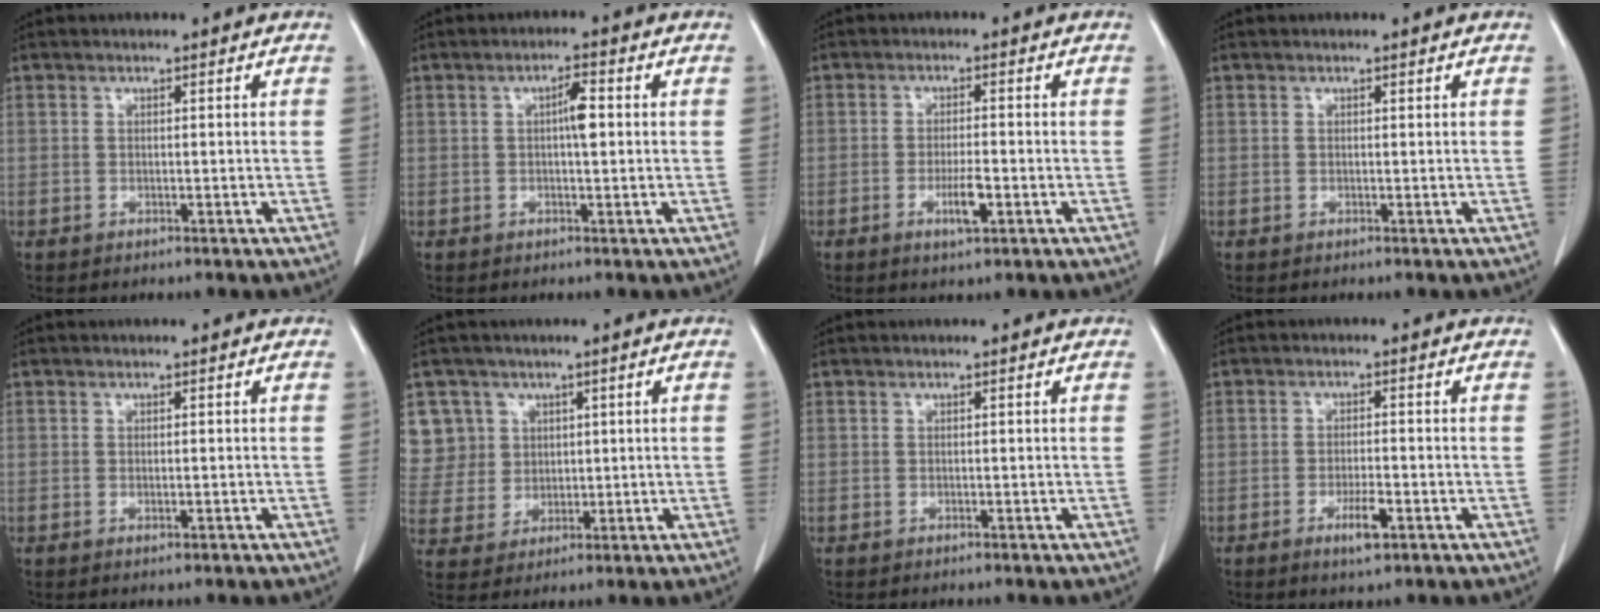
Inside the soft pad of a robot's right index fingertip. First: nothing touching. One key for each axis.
{"total": 3.0, "fx": 0.4, "fy": 0.6, "fz": 3.0, "tx": -0.046, "ty": 0.007, "tz": 0.008}
{"total": 4.0, "fx": -1.4, "fy": 0.6, "fz": 3.7, "tx": -0.063, "ty": -0.001, "tz": -0.021}
{"total": 0.0}
{"total": 0.9, "fx": -0.3, "fy": 0.1, "fz": 0.9, "tx": -0.015, "ty": -0.003, "tz": -0.002}
{"total": 9.0, "fx": 3.7, "fy": 8.2, "fz": 0.3, "tx": -0.005, "ty": 0.031, "tz": 0.089}
{"total": 0.0}
{"total": 4.0, "fx": -1.9, "fy": 0.7, "fz": 3.4, "tx": -0.062, "ty": -0.003, "tz": -0.030}